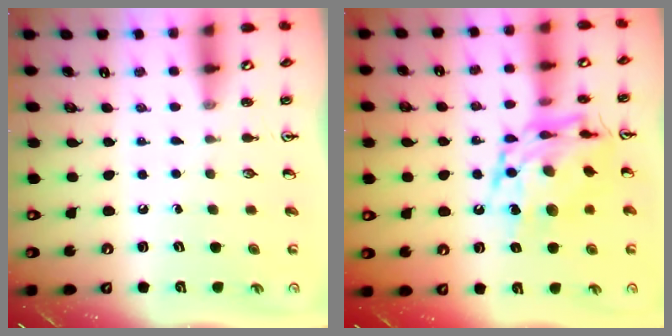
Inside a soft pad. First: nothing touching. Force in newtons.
{"total": 16.0, "press": 16.0, "slide": 1.4}